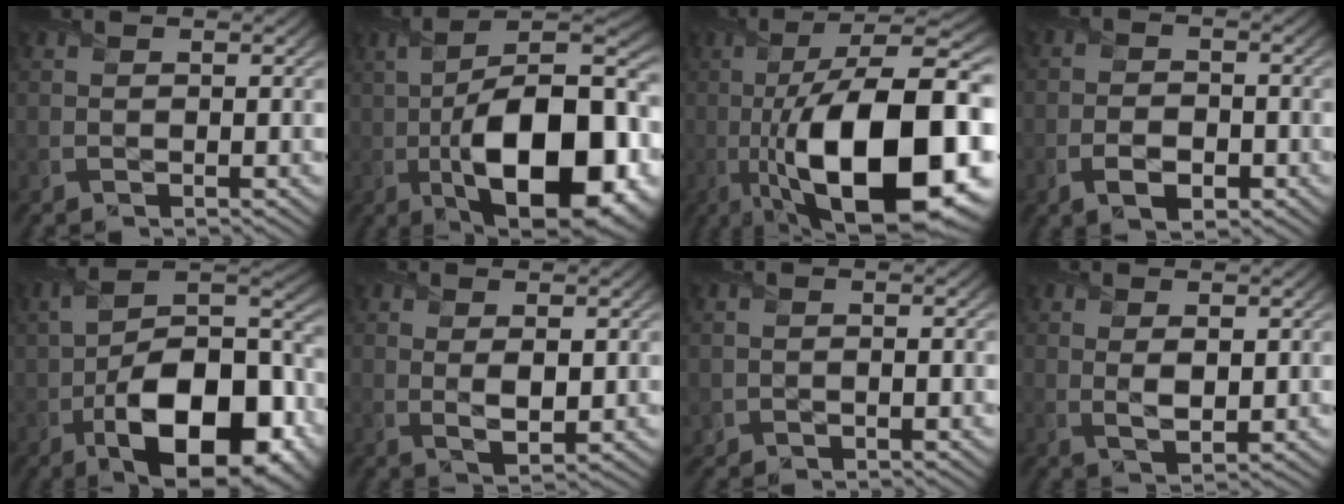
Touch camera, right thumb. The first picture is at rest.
{"total": 19.1, "force": [-3.9, 8.7, 16.5], "torque": [-0.275, -0.019, -0.055]}
{"total": 20.7, "force": [-5.7, 7.7, 18.3], "torque": [-0.311, -0.005, -0.092]}
{"total": 4.3, "force": [-1.9, 2.6, 2.9], "torque": [-0.045, -0.003, -0.043]}
{"total": 17.5, "force": [-6.2, 8.9, 13.7], "torque": [-0.234, -0.032, -0.097]}
{"total": 3.0, "force": [0.7, 1.2, 2.6], "torque": [-0.061, -0.009, 0.018]}
{"total": 1.0, "force": [-0.3, 0.8, 0.6], "torque": [-0.013, -0.003, -0.005]}
{"total": 2.8, "force": [0.7, 1.4, 2.3], "torque": [-0.054, -0.009, 0.017]}